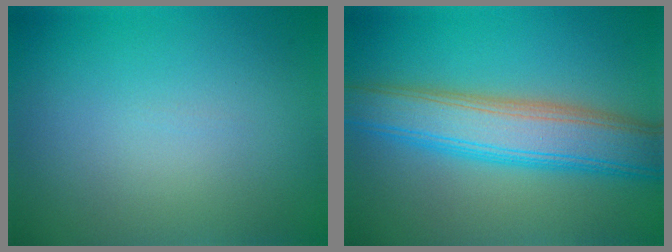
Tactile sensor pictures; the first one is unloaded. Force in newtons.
{"total": 7.2, "press": 7.2, "slide": 0.2}